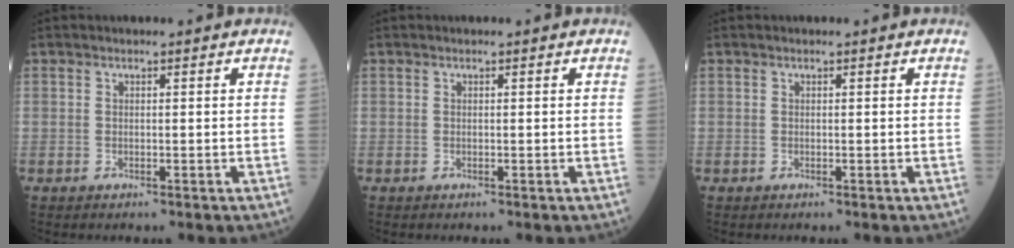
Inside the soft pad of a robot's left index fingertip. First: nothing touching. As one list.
[{"total": 0.0}, {"total": 0.0}]